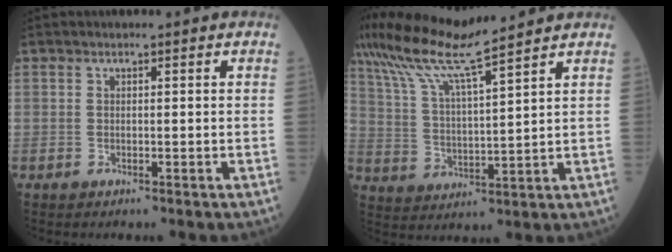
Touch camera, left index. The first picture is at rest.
{"total": 10.8, "force": [9.3, -1.1, 5.3], "torque": [-0.114, 0.016, 0.180]}